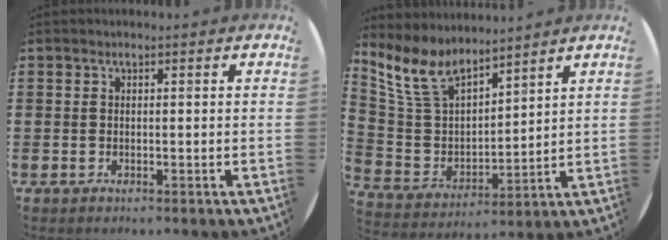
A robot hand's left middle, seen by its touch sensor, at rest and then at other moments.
{"total": 9.6, "force": [8.1, 3.5, 3.9], "torque": [-0.107, -0.027, 0.151]}